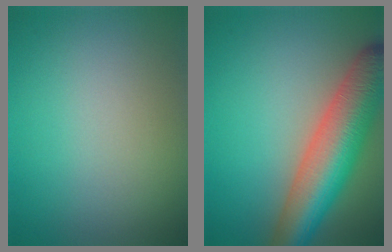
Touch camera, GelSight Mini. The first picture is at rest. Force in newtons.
{"total": 9.3, "press": 9.3, "slide": 0.5}